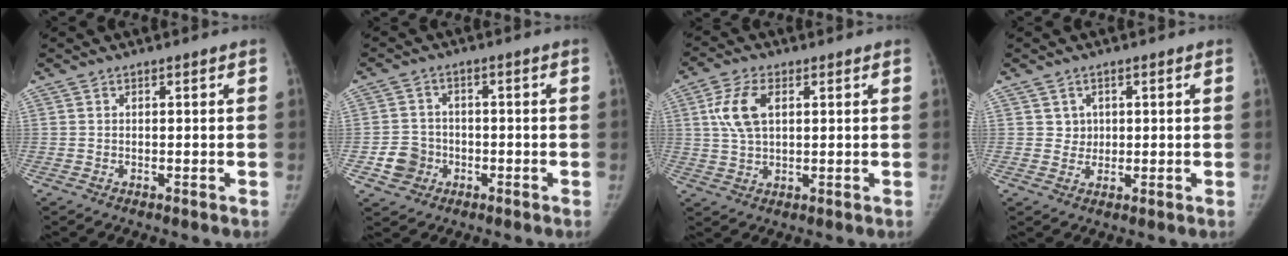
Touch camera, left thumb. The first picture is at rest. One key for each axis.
{"total": 5.6, "fx": -1.9, "fy": 5.1, "fz": 1.5, "tx": -0.005, "ty": 0.015, "tz": -0.031}
{"total": 7.7, "fx": 2.2, "fy": 4.4, "fz": 6.0, "tx": -0.120, "ty": 0.002, "tz": 0.043}
{"total": 2.6, "fx": 0.8, "fy": 2.4, "fz": 0.3, "tx": 0.013, "ty": -0.003, "tz": 0.014}